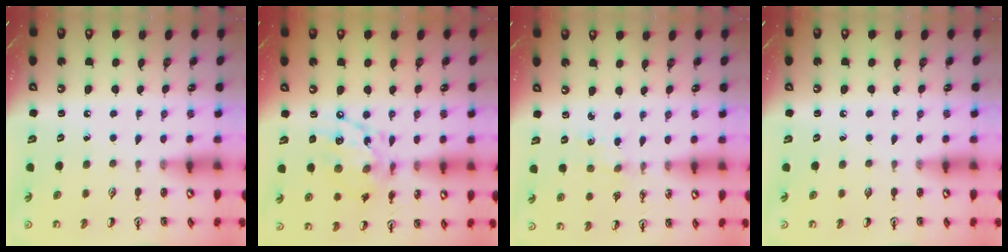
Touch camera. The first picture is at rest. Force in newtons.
{"total": 13.4, "press": 13.4, "slide": 1.0}
{"total": 0.7, "press": 0.7, "slide": 0.2}
{"total": 0.0}